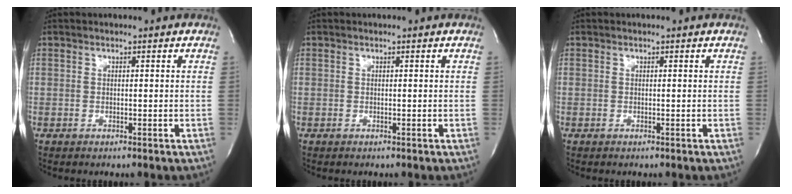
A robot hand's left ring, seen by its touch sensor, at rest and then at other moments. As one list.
[{"total": 0.0}, {"total": 0.0}]